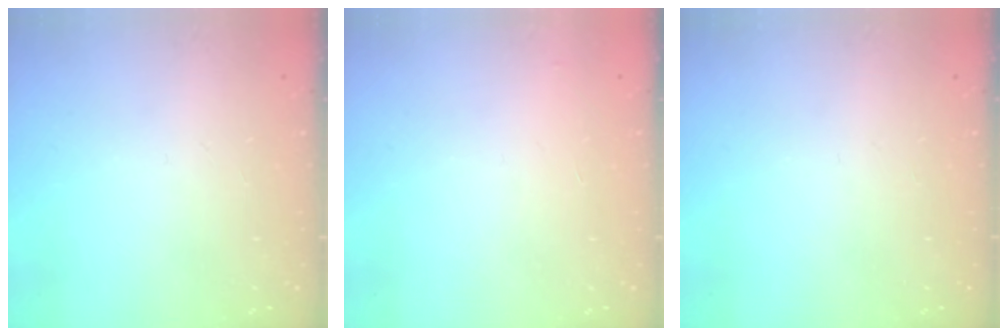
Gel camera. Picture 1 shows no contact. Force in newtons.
{"total": 2.9, "press": 2.9, "slide": 0.1}
{"total": 0.0}